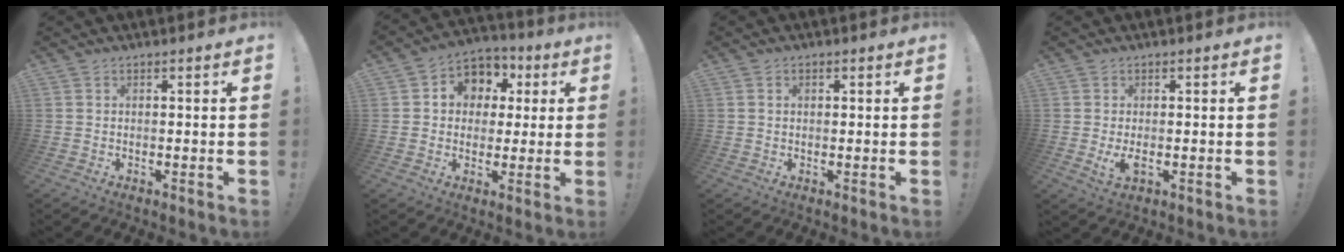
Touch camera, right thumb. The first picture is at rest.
{"total": 9.0, "force": [1.5, 8.3, 3.3], "torque": [-0.041, -0.005, 0.034]}
{"total": 0.9, "force": [0.3, 0.6, 0.5], "torque": [-0.005, 0.002, 0.005]}
{"total": 3.8, "force": [-0.3, 1.7, 3.4], "torque": [-0.055, -0.009, -0.007]}